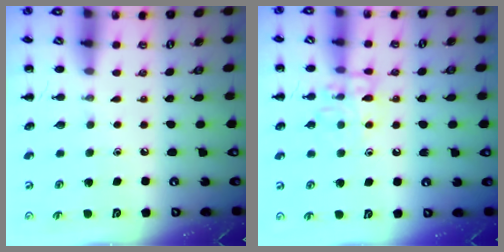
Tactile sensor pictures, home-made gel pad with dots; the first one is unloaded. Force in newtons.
{"total": 10.7, "press": 10.7, "slide": 0.8}